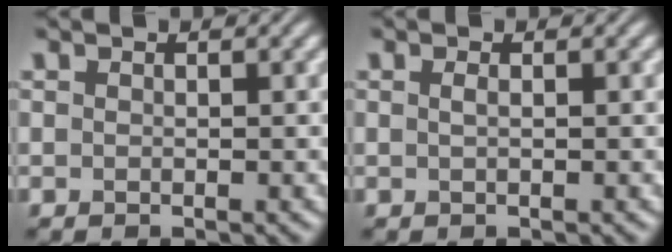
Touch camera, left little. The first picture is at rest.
{"total": 0.6, "force": [0.1, 0.2, 0.6], "torque": [-0.012, 0.004, 0.002]}